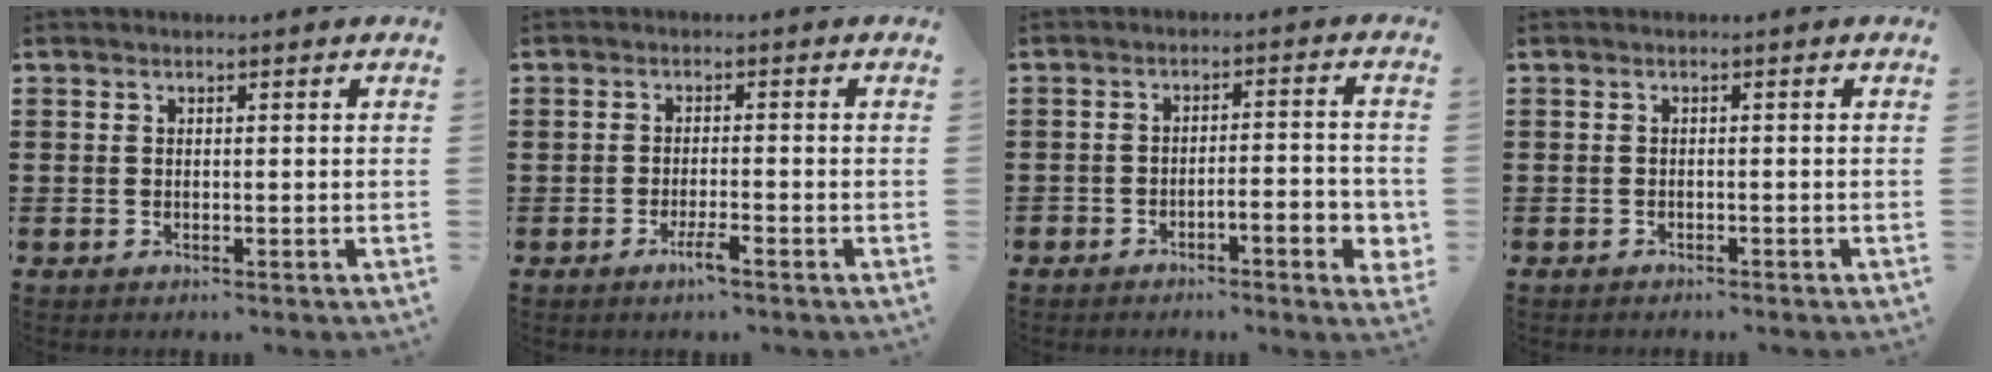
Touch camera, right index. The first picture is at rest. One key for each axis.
{"total": 2.8, "fx": -1.7, "fy": 0.3, "fz": 2.1, "tx": -0.043, "ty": -0.005, "tz": -0.032}
{"total": 4.7, "fx": -2.8, "fy": 0.8, "fz": 3.6, "tx": -0.058, "ty": -0.002, "tz": -0.050}
{"total": 0.6, "fx": -0.6, "fy": 0.2, "fz": 0.1, "tx": -0.005, "ty": -0.002, "tz": -0.011}